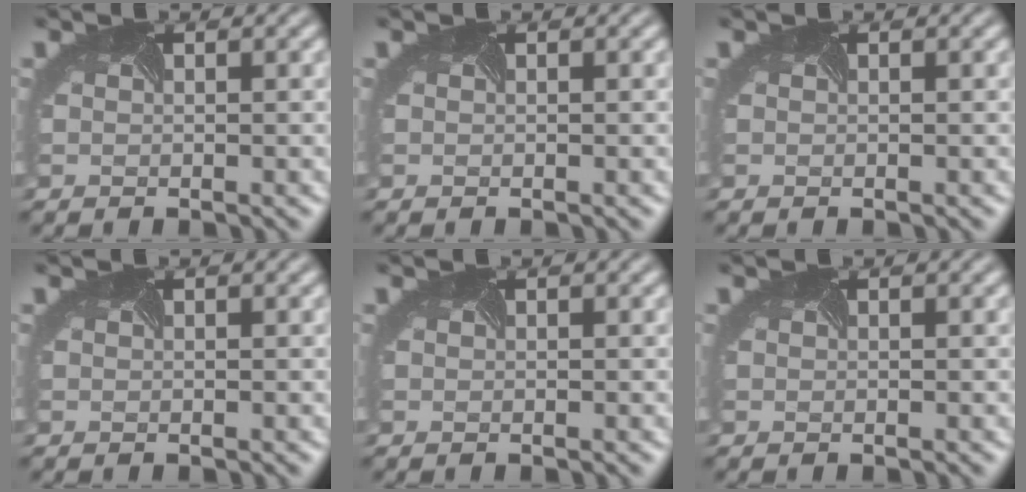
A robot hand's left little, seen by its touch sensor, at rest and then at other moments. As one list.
[{"total": 0.0}, {"total": 0.0}, {"total": 0.0}, {"total": 0.0}, {"total": 0.0}]